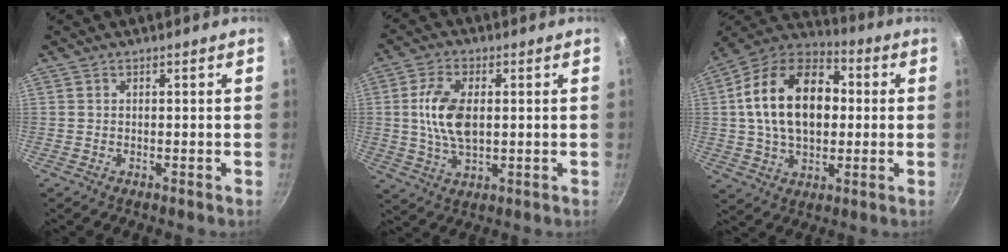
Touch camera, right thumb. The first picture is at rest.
{"total": 9.9, "force": [0.9, 5.4, 8.2], "torque": [-0.156, 0.001, 0.017]}
{"total": 21.1, "force": [2.1, 13.8, 15.8], "torque": [-0.241, 0.029, 0.023]}